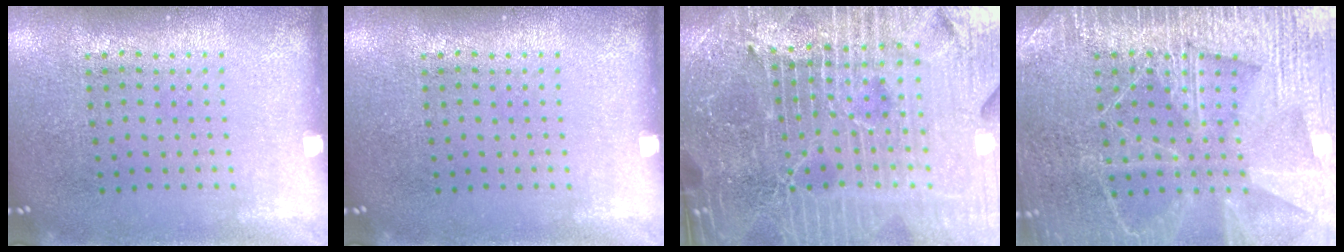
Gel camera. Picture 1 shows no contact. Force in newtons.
{"total": 0.0}
{"total": 7.3, "press": 6.3, "slide": 3.7}
{"total": 6.6, "press": 6.5, "slide": 0.9}